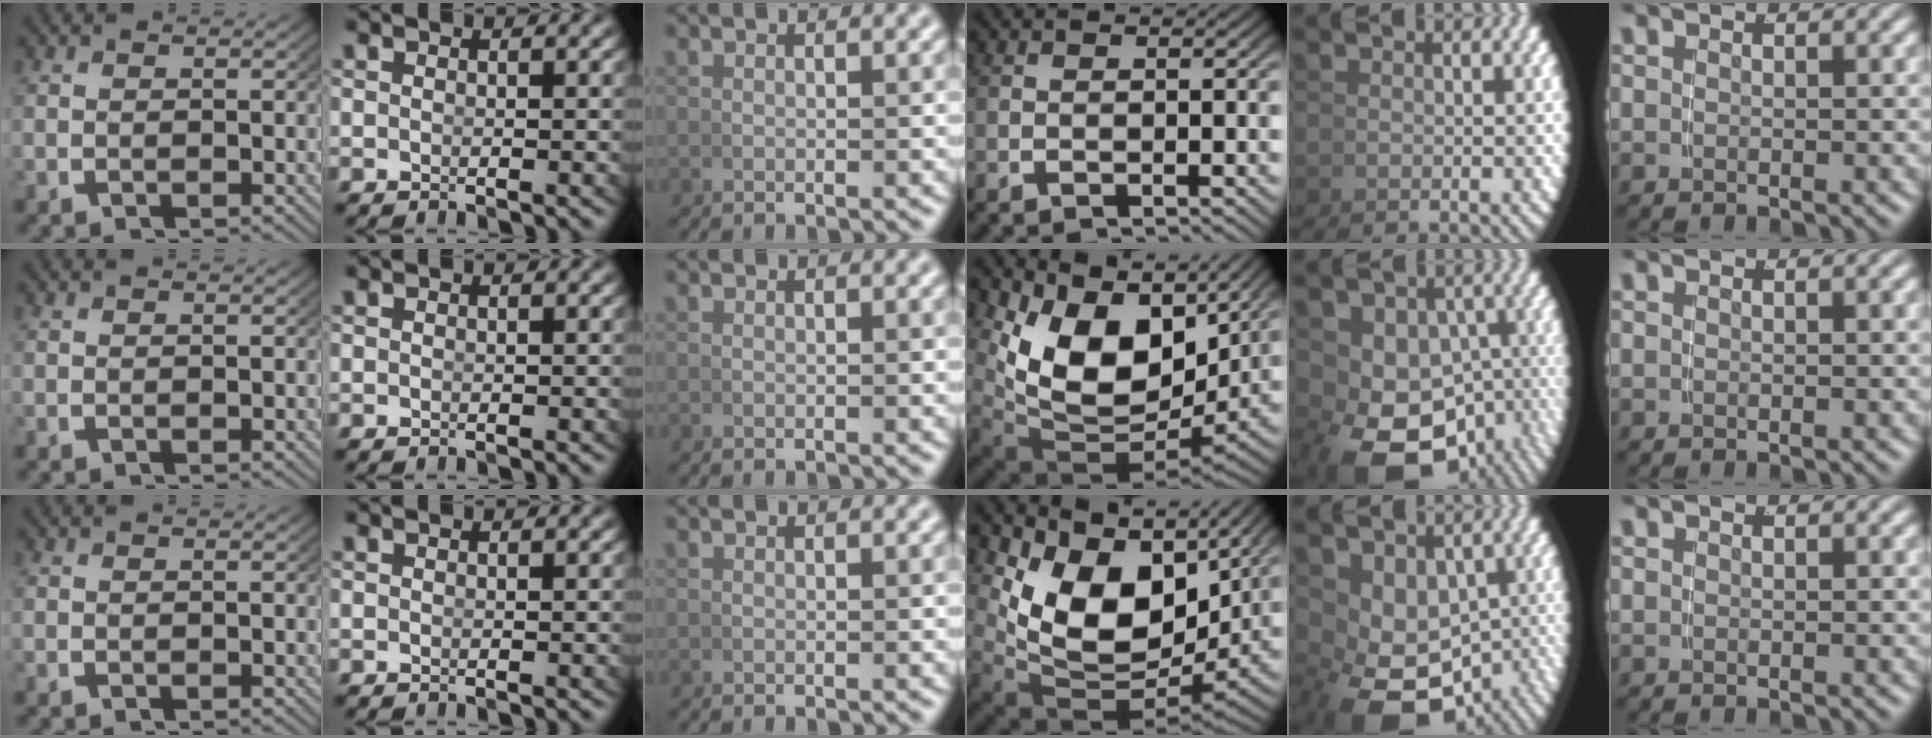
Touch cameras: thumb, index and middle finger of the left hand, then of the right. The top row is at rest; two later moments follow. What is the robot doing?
{"motion": "grasp_and_lifting", "object": "coin"}